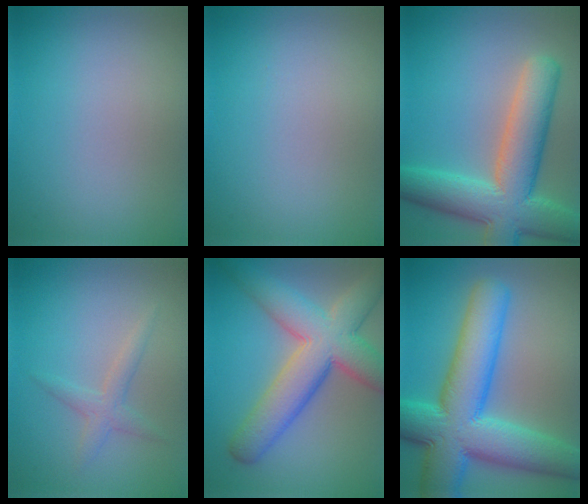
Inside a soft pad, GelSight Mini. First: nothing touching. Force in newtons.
{"total": 0.0}
{"total": 9.8, "press": 9.7, "slide": 0.6}
{"total": 1.8, "press": 1.8, "slide": 0.1}
{"total": 9.2, "press": 9.2, "slide": 0.6}
{"total": 12.1, "press": 12.1, "slide": 0.3}